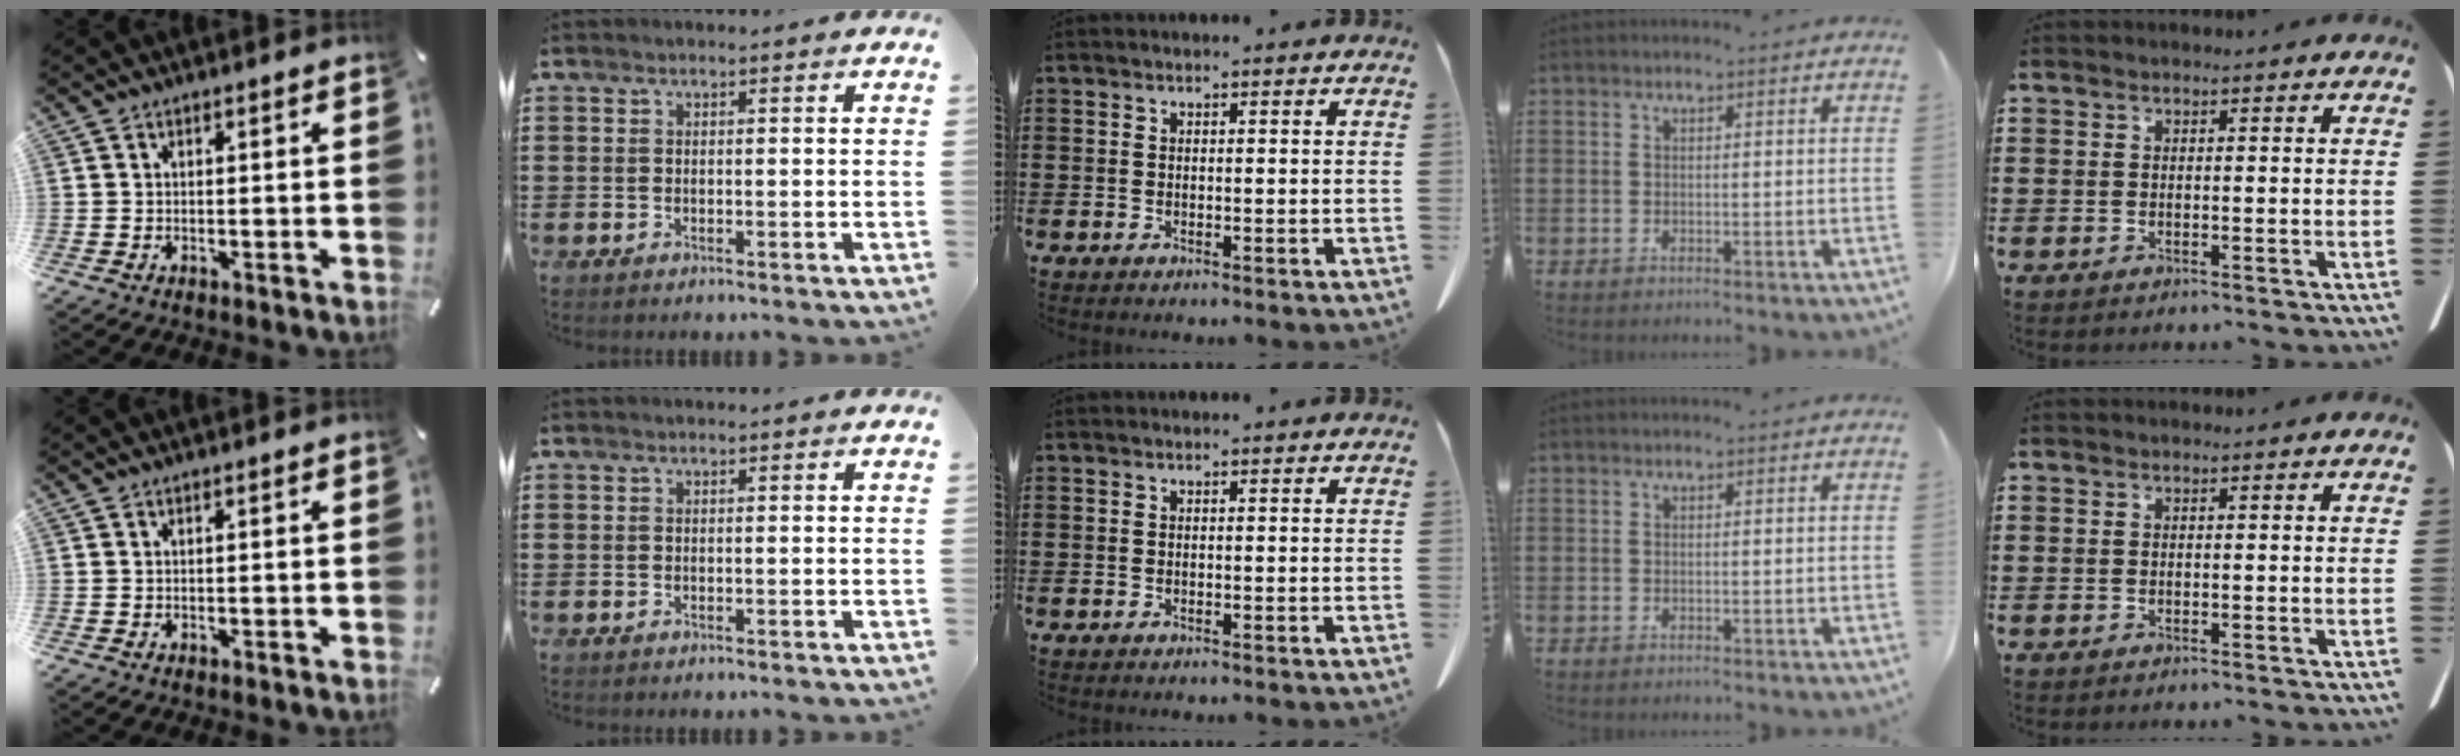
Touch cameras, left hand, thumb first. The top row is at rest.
{}